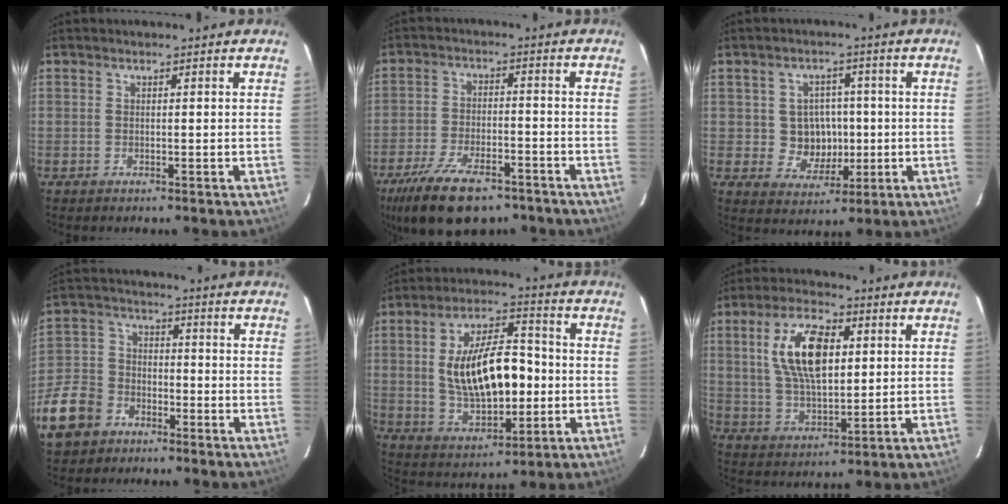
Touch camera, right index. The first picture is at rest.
{"total": 16.1, "force": [-11.3, 6.8, 9.3], "torque": [-0.205, -0.025, -0.184]}
{"total": 7.1, "force": [-0.2, 6.7, 2.3], "torque": [-0.051, 0.014, 0.010]}
{"total": 13.8, "force": [-7.8, 9.9, 5.6], "torque": [-0.163, 0.019, -0.140]}
{"total": 16.4, "force": [-0.3, 7.8, 14.5], "torque": [-0.266, 0.010, 0.012]}
{"total": 13.1, "force": [3.3, 6.0, 11.2], "torque": [-0.215, 0.013, 0.067]}